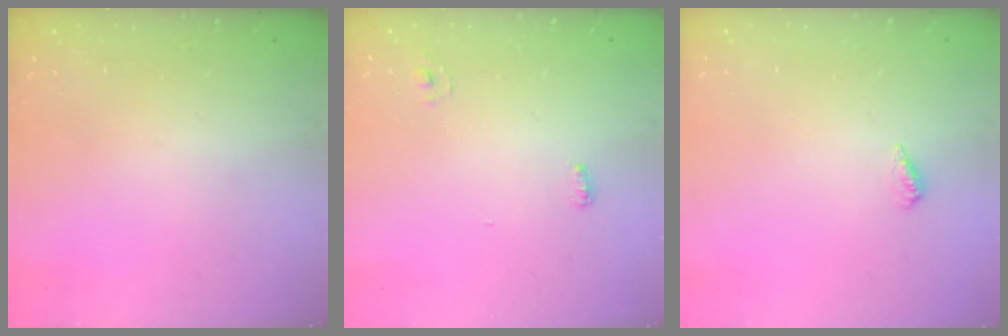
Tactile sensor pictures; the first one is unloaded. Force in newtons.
{"total": 4.1, "press": 3.5, "slide": 2.2}
{"total": 2.6, "press": 2.2, "slide": 1.3}